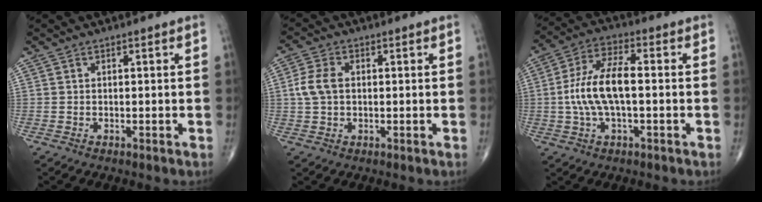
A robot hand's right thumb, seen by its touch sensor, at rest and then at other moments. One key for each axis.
{"total": 5.3, "fx": 0.4, "fy": 3.5, "fz": 3.9, "tx": -0.090, "ty": 0.009, "tz": 0.005}
{"total": 11.4, "fx": -0.6, "fy": 4.7, "fz": 10.4, "tx": -0.219, "ty": 0.027, "tz": -0.015}